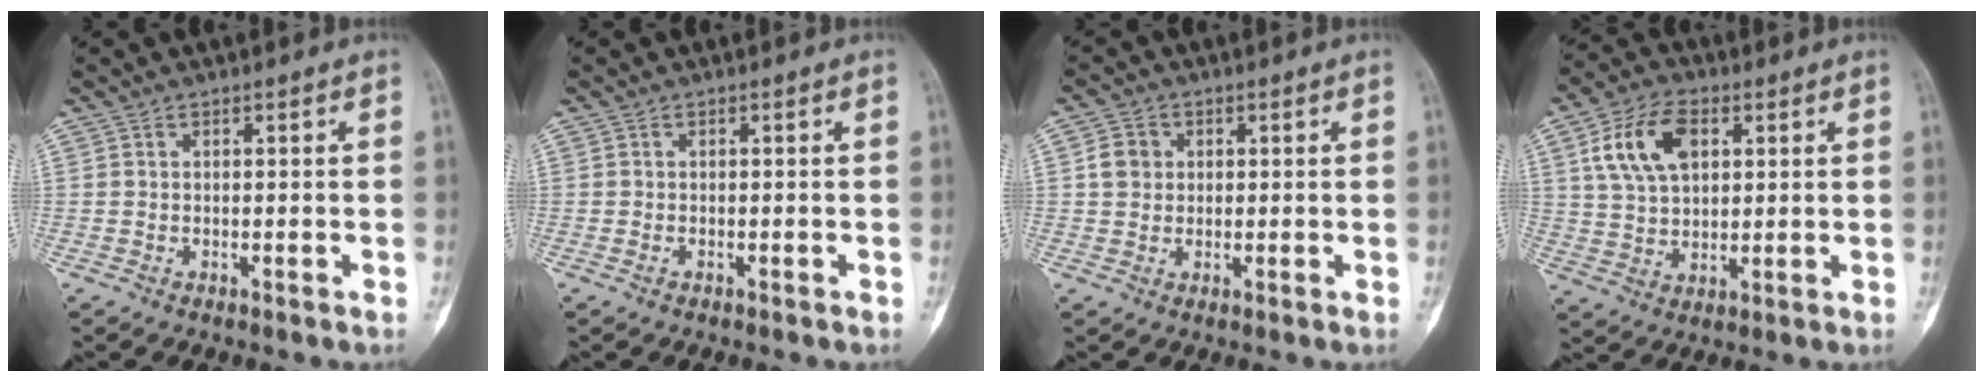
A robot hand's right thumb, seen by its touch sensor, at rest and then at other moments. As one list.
[{"total": 0.5, "force": [-0.3, 0.2, 0.3], "torque": [-0.013, 0.003, -0.003]}, {"total": 3.8, "force": [0.6, 3.4, 1.5], "torque": [-0.015, 0.003, 0.006]}, {"total": 11.7, "force": [3.8, 7.2, 8.4], "torque": [-0.146, 0.001, 0.070]}]